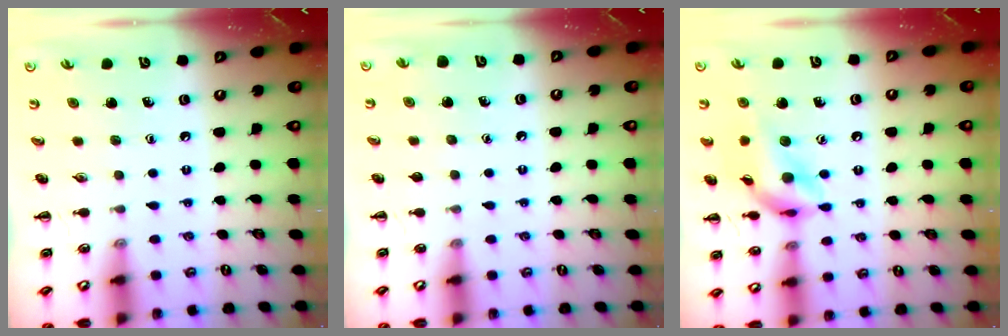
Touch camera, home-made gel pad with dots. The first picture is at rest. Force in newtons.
{"total": 0.0}
{"total": 13.4, "press": 13.2, "slide": 2.3}